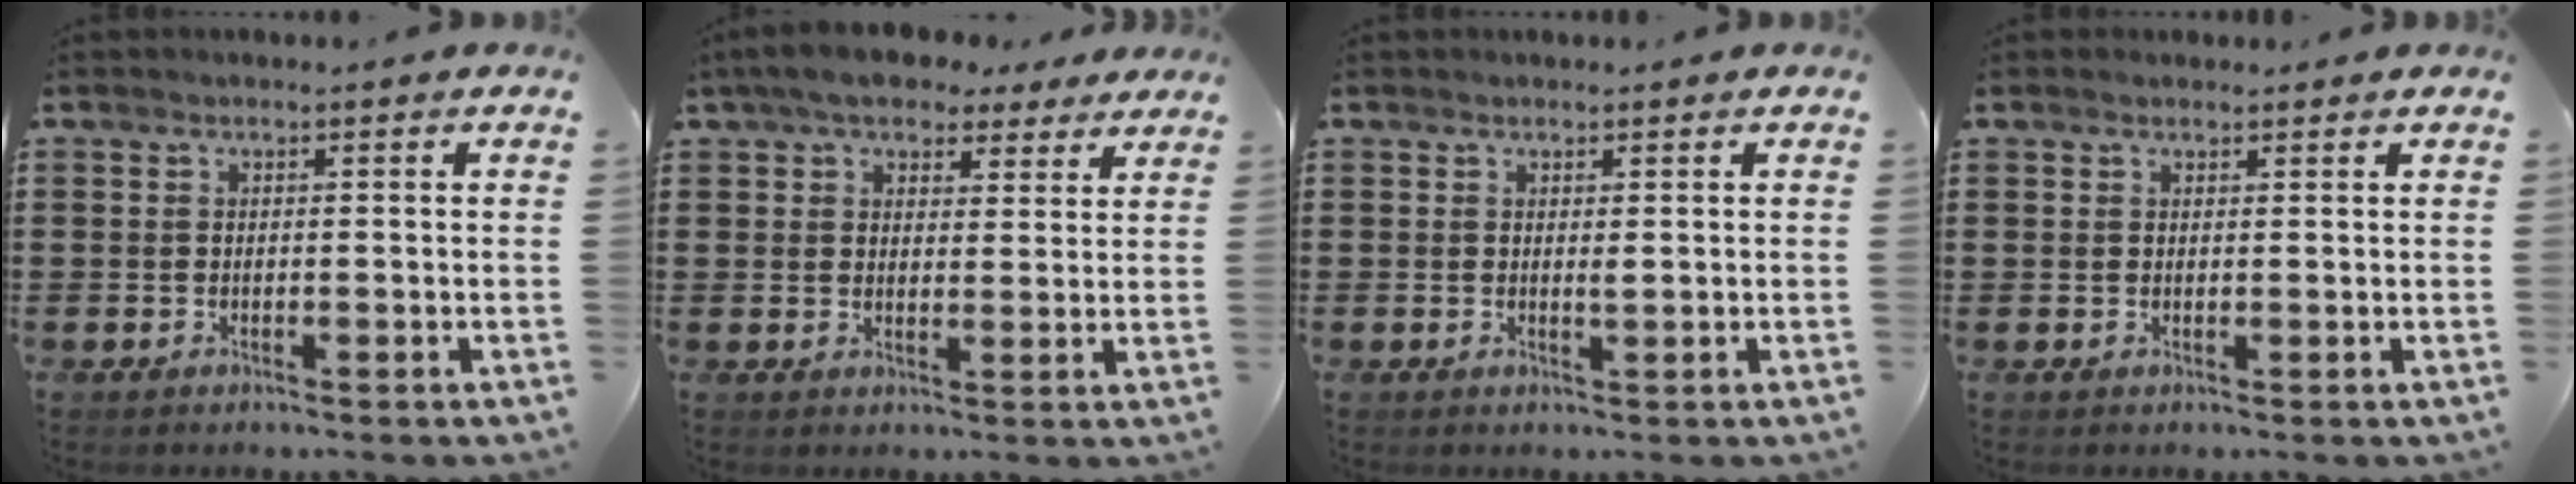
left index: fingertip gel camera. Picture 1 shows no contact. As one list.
[{"total": 6.4, "force": [5.3, 2.5, 2.4], "torque": [-0.068, 0.002, 0.100]}, {"total": 1.0, "force": [0.4, 0.3, 0.9], "torque": [-0.019, 0.001, 0.006]}, {"total": 0.8, "force": [0.8, 0.3, 0.1], "torque": [-0.004, 0.001, 0.015]}]